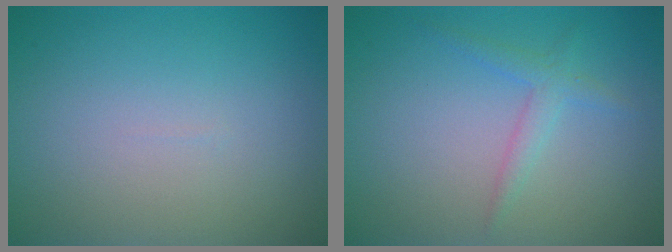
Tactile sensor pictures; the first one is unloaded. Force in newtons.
{"total": 1.8, "press": 1.8, "slide": 0.0}